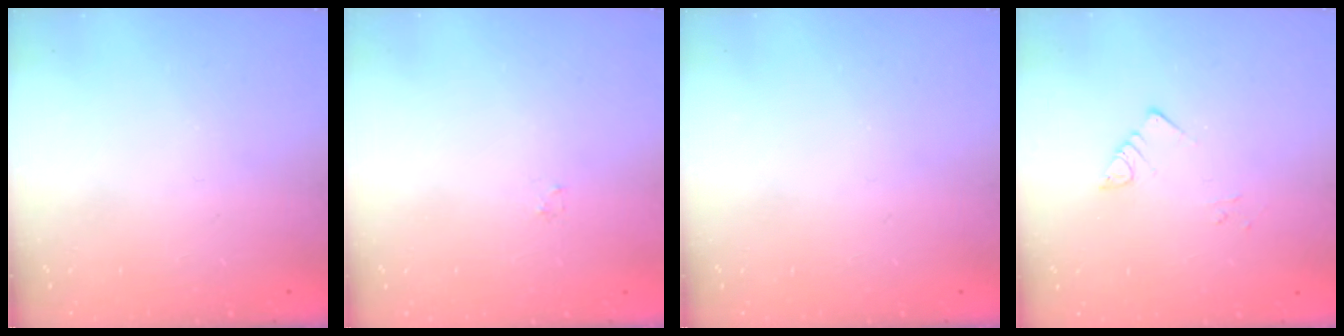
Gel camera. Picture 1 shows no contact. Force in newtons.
{"total": 0.8, "press": 0.8, "slide": 0.2}
{"total": 0.0}
{"total": 2.8, "press": 2.8, "slide": 0.2}